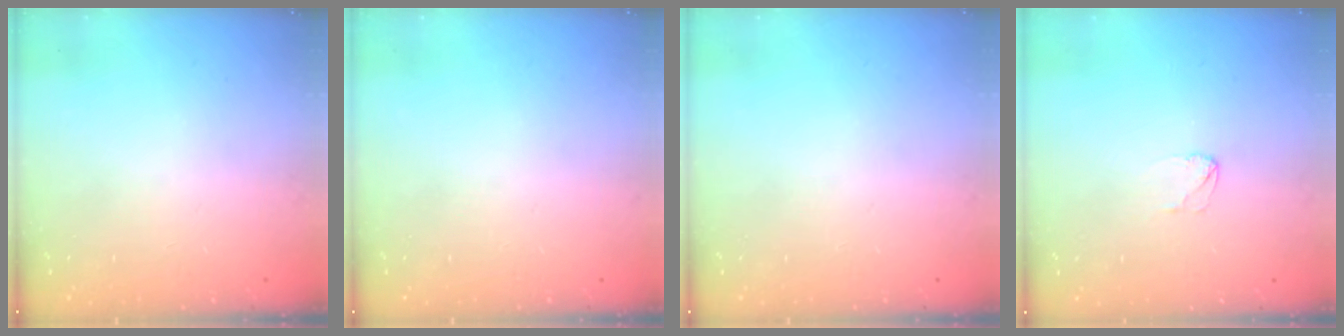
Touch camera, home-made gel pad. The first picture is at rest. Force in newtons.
{"total": 0.0}
{"total": 0.0}
{"total": 2.6, "press": 2.6, "slide": 0.2}